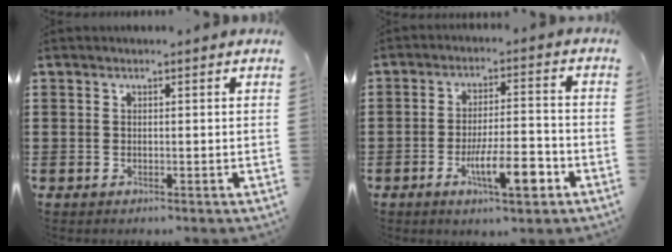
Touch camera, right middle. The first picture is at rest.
{"total": 8.5, "force": [-3.8, 2.4, 7.2], "torque": [-0.117, -0.004, -0.067]}